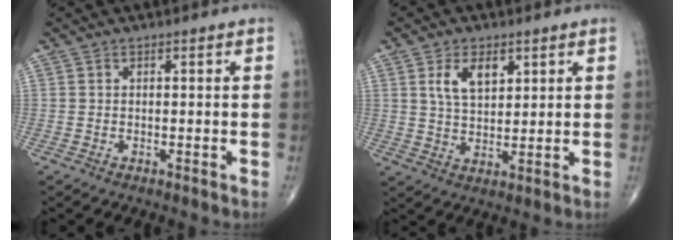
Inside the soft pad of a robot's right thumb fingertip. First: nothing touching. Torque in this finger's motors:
{"motor_torque": [0.03, 0.08, 0.36, 0.10, 0.07]}